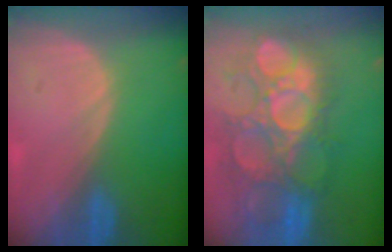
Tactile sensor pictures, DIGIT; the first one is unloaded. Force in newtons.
{"total": 11.8, "press": 11.2, "slide": 3.7}